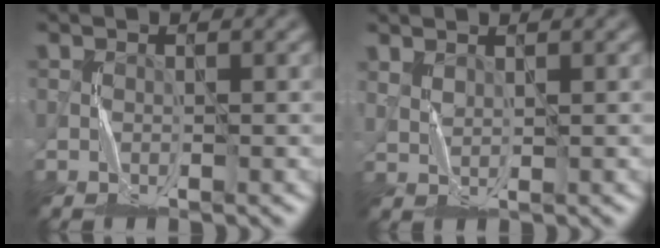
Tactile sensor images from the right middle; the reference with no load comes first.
{"total": 1.6, "force": [1.1, 0.6, 1.1], "torque": [-0.030, -0.001, 0.028]}